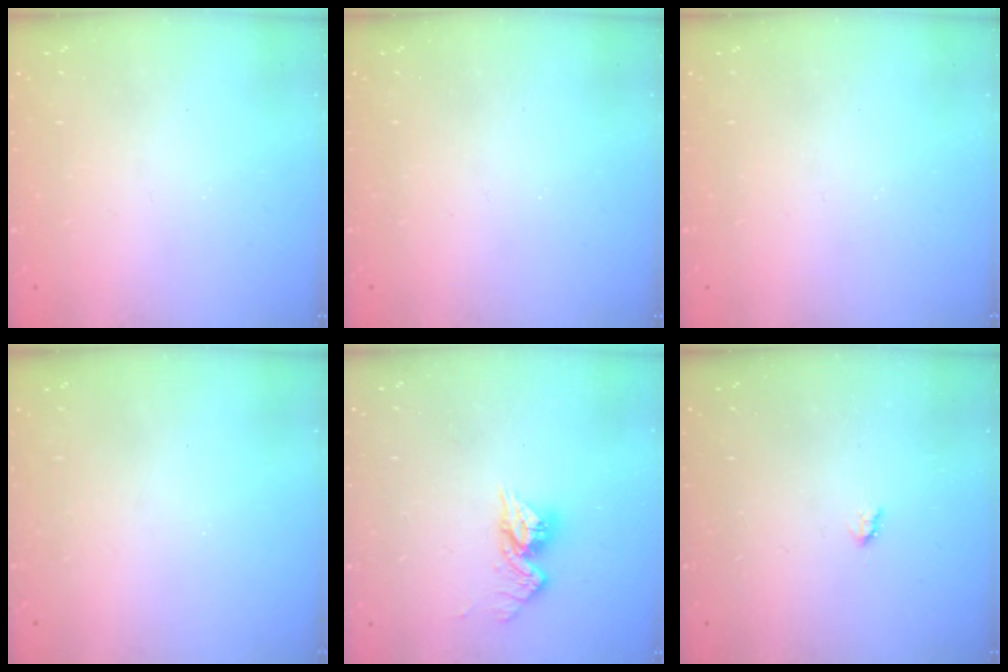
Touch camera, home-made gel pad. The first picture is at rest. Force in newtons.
{"total": 0.0}
{"total": 0.0}
{"total": 0.0}
{"total": 10.1, "press": 10.1, "slide": 0.7}
{"total": 1.9, "press": 1.9, "slide": 0.3}